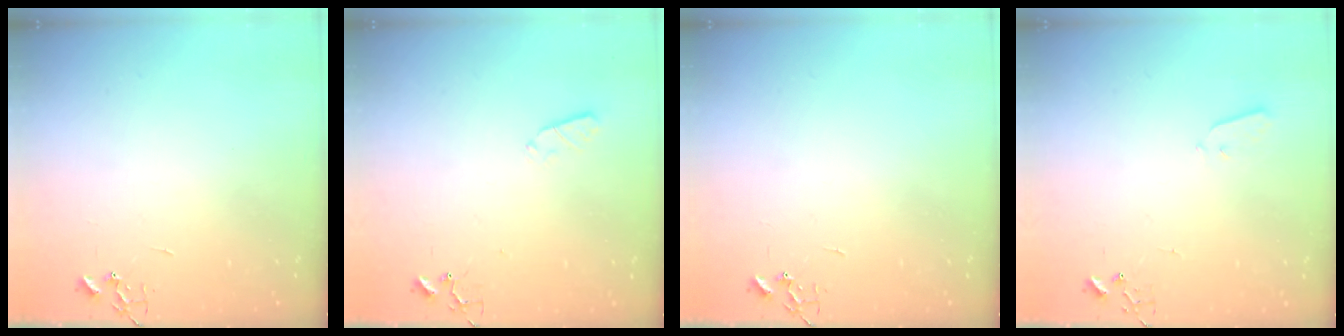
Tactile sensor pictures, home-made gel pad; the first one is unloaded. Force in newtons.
{"total": 2.9, "press": 2.8, "slide": 0.5}
{"total": 0.0}
{"total": 3.1, "press": 3.0, "slide": 0.9}